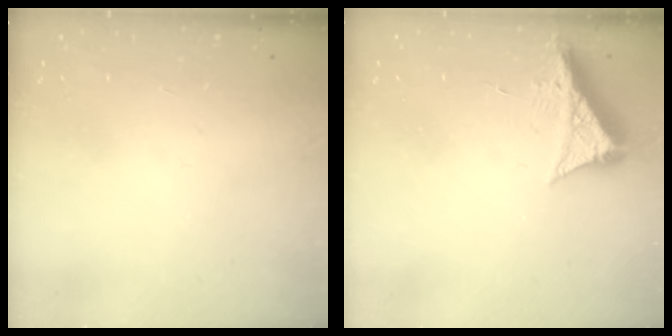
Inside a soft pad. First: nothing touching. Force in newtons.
{"total": 7.7, "press": 7.6, "slide": 1.0}